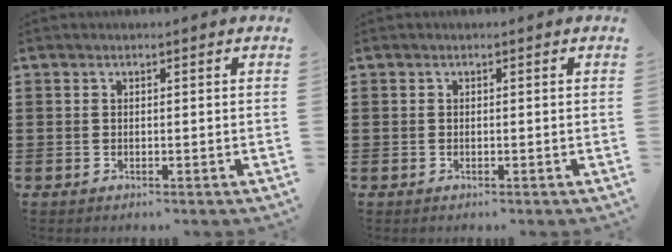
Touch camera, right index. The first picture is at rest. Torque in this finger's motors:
{"motor_torque": [-0.27, 0.77, 0.00, -0.01]}